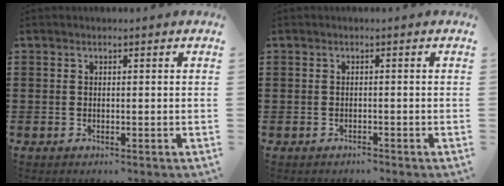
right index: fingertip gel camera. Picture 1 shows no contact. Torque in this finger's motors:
{"motor_torque": [-0.56, 1.58, -1.05, -0.21]}